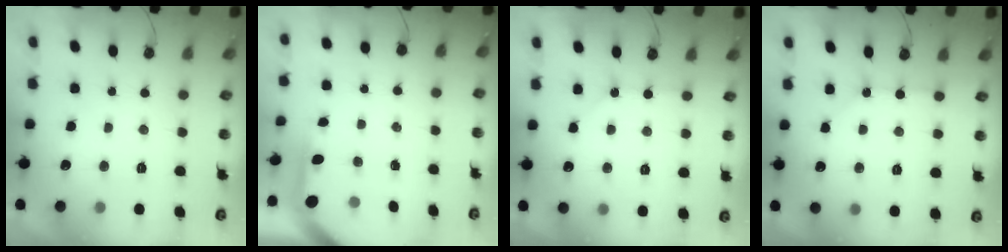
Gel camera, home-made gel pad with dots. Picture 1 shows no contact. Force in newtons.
{"total": 3.8, "press": 3.8, "slide": 0.3}
{"total": 3.4, "press": 3.4, "slide": 0.5}
{"total": 1.7, "press": 1.7, "slide": 0.3}